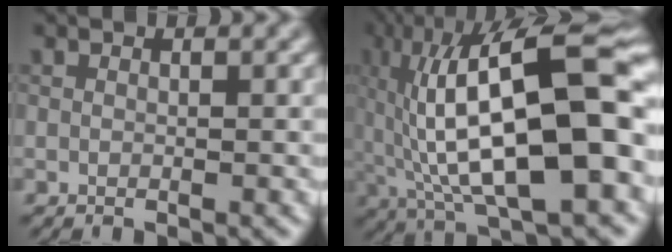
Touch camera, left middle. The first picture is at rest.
{"total": 16.6, "force": [1.2, 5.5, 15.7], "torque": [-0.241, 0.029, 0.013]}